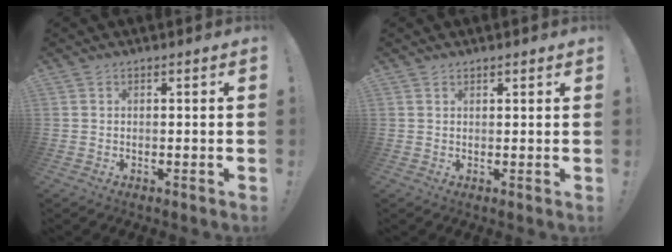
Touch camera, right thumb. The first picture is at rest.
{"total": 1.2, "force": [1.1, 0.4, 0.3], "torque": [-0.006, -0.002, 0.020]}